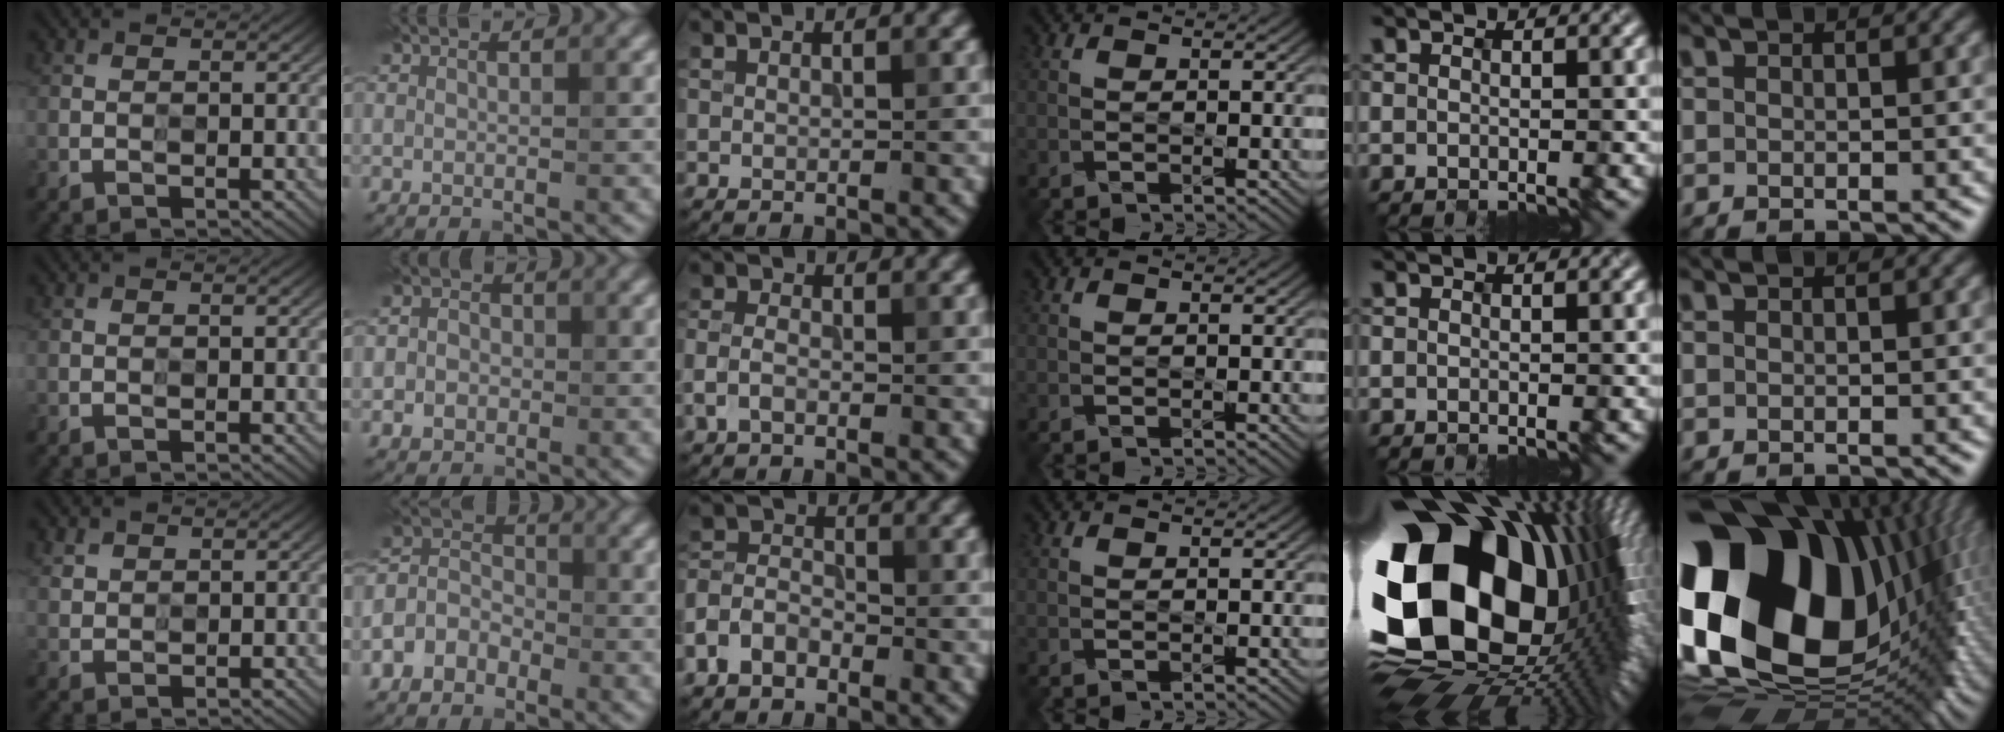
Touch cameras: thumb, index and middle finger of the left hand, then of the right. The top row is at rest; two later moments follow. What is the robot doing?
{"motion": "wipe", "object": "paper plate"}